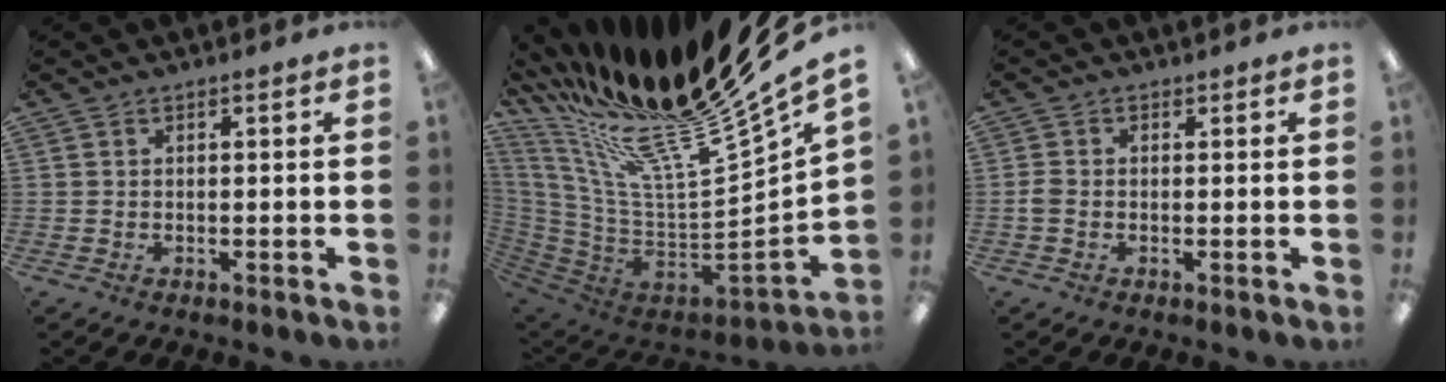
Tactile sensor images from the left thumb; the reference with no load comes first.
{"total": 26.6, "force": [19.4, 6.0, 17.2], "torque": [-0.237, -0.188, 0.340]}
{"total": 2.1, "force": [-0.4, 1.6, 1.4], "torque": [-0.031, 0.001, -0.008]}